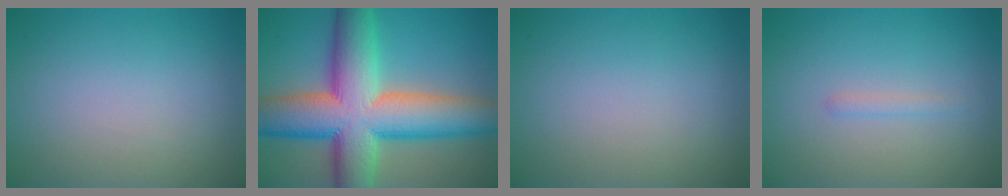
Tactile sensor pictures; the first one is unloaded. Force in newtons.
{"total": 15.0, "press": 14.9, "slide": 0.6}
{"total": 0.0}
{"total": 0.8, "press": 0.8, "slide": 0.0}